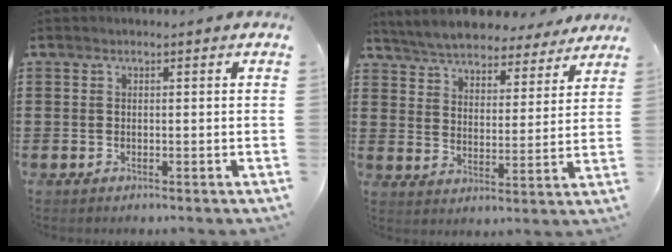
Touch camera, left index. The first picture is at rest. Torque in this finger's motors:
{"motor_torque": [2.14, 0.00, 0.52, 0.03]}